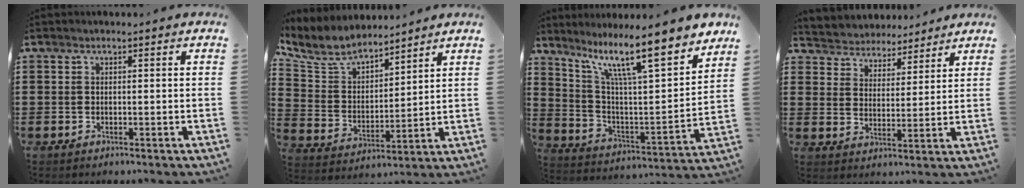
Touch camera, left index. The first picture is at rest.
{"total": 7.0, "force": [6.3, 2.2, 2.1], "torque": [-0.074, -0.028, 0.111]}
{"total": 12.2, "force": [9.4, 1.5, 7.7], "torque": [-0.160, -0.066, 0.146]}
{"total": 4.2, "force": [4.1, 0.9, -0.8], "torque": [-0.010, -0.025, 0.070]}